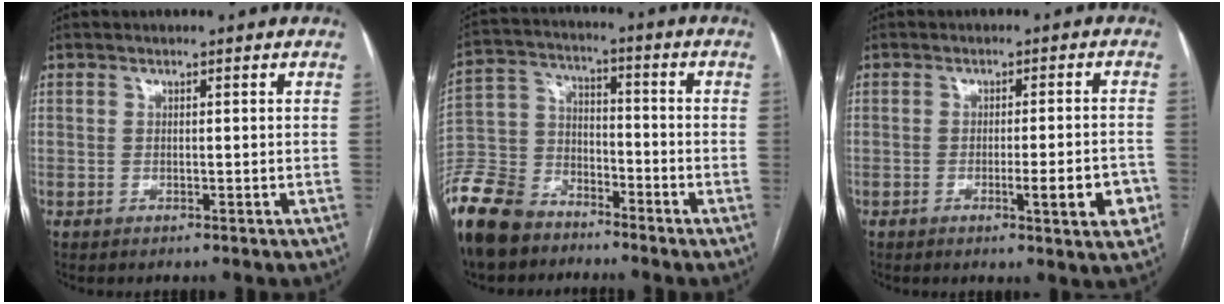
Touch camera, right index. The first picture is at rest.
{"total": 15.4, "force": [-12.3, 7.5, 5.6], "torque": [-0.134, -0.001, -0.234]}
{"total": 6.6, "force": [-2.4, 0.5, 6.1], "torque": [-0.079, -0.005, -0.029]}